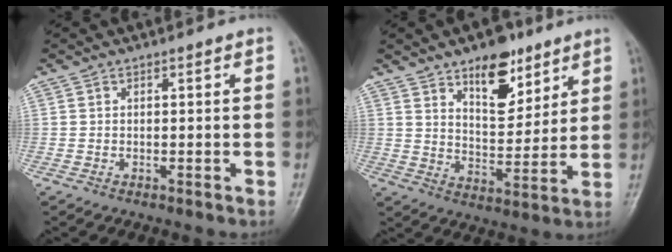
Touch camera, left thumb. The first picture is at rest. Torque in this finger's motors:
{"motor_torque": [-0.29, 0.06, -0.07, -0.11, 0.09]}